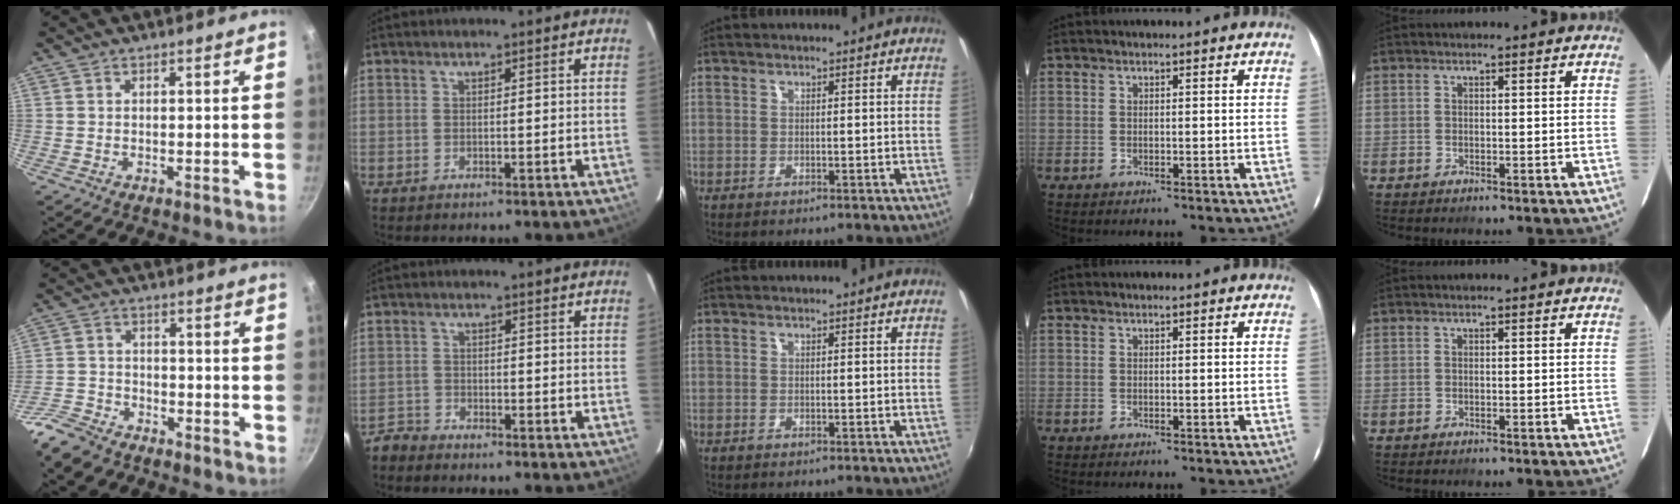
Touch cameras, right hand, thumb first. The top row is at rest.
{"thumb": {"total": 7.2, "force": [-5.8, 3.5, 2.6], "torque": [-0.050, 0.043, -0.120]}, "index": {"total": 2.7, "force": [-2.6, 0.8, -0.2], "torque": [-0.002, 0.001, -0.059]}}